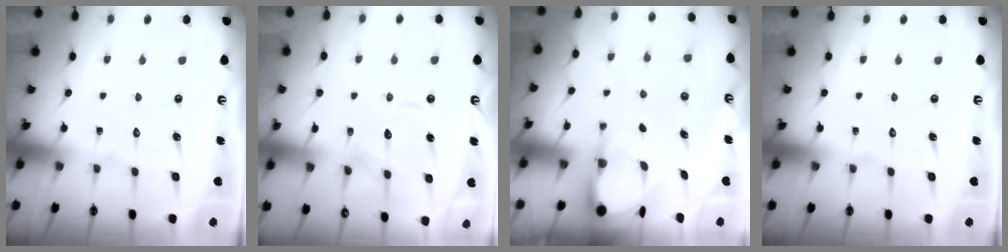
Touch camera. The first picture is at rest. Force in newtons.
{"total": 11.2, "press": 11.1, "slide": 1.1}
{"total": 3.9, "press": 3.9, "slide": 0.3}
{"total": 0.0}